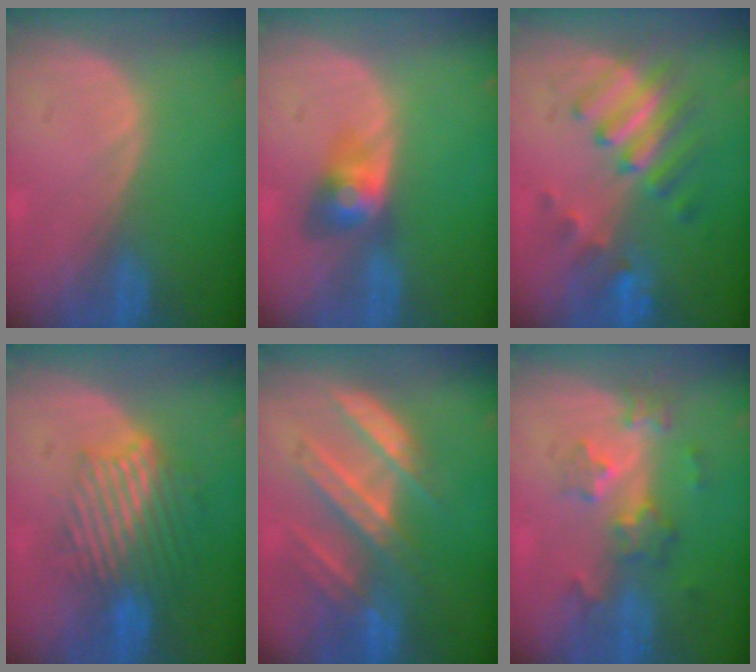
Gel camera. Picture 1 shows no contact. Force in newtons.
{"total": 4.0, "press": 4.0, "slide": 0.2}
{"total": 7.5, "press": 7.2, "slide": 2.0}
{"total": 9.4, "press": 8.3, "slide": 4.3}
{"total": 8.2, "press": 7.8, "slide": 2.5}
{"total": 6.3, "press": 5.5, "slide": 3.0}